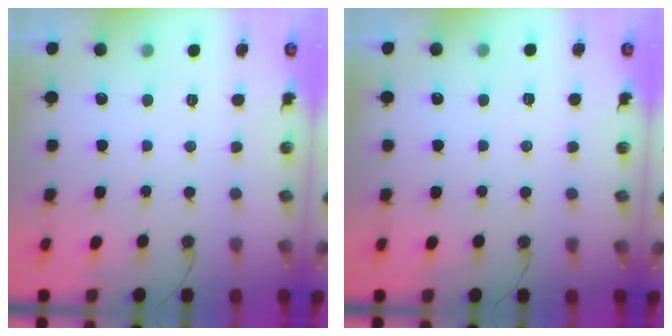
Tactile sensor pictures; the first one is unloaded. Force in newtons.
{"total": 4.3, "press": 4.2, "slide": 0.5}